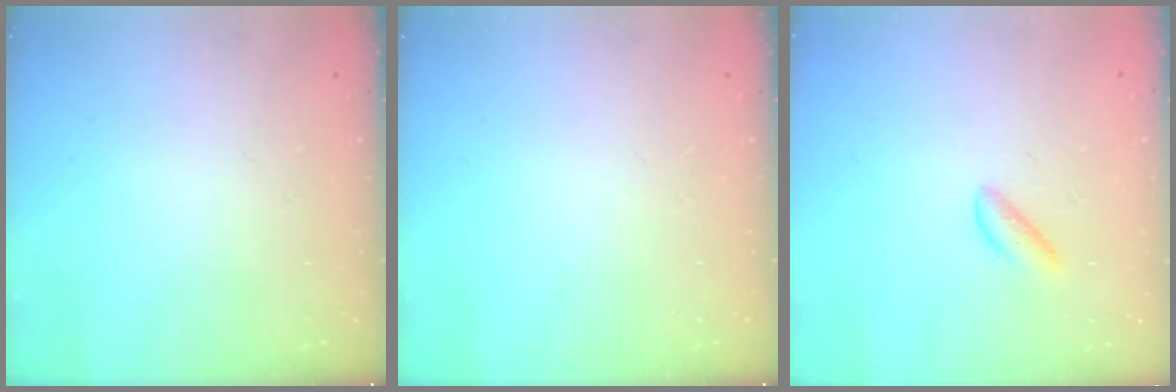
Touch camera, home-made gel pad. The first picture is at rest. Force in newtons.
{"total": 0.0}
{"total": 1.9, "press": 1.9, "slide": 0.4}